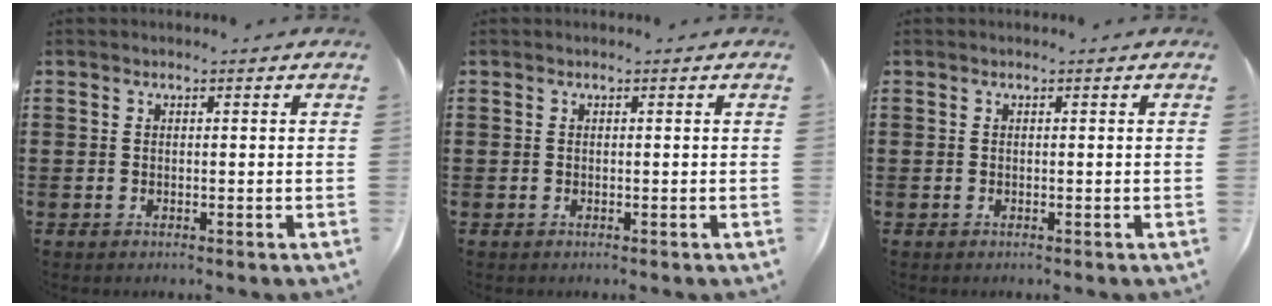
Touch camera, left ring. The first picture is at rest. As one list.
[{"total": 0.0}, {"total": 0.0}]